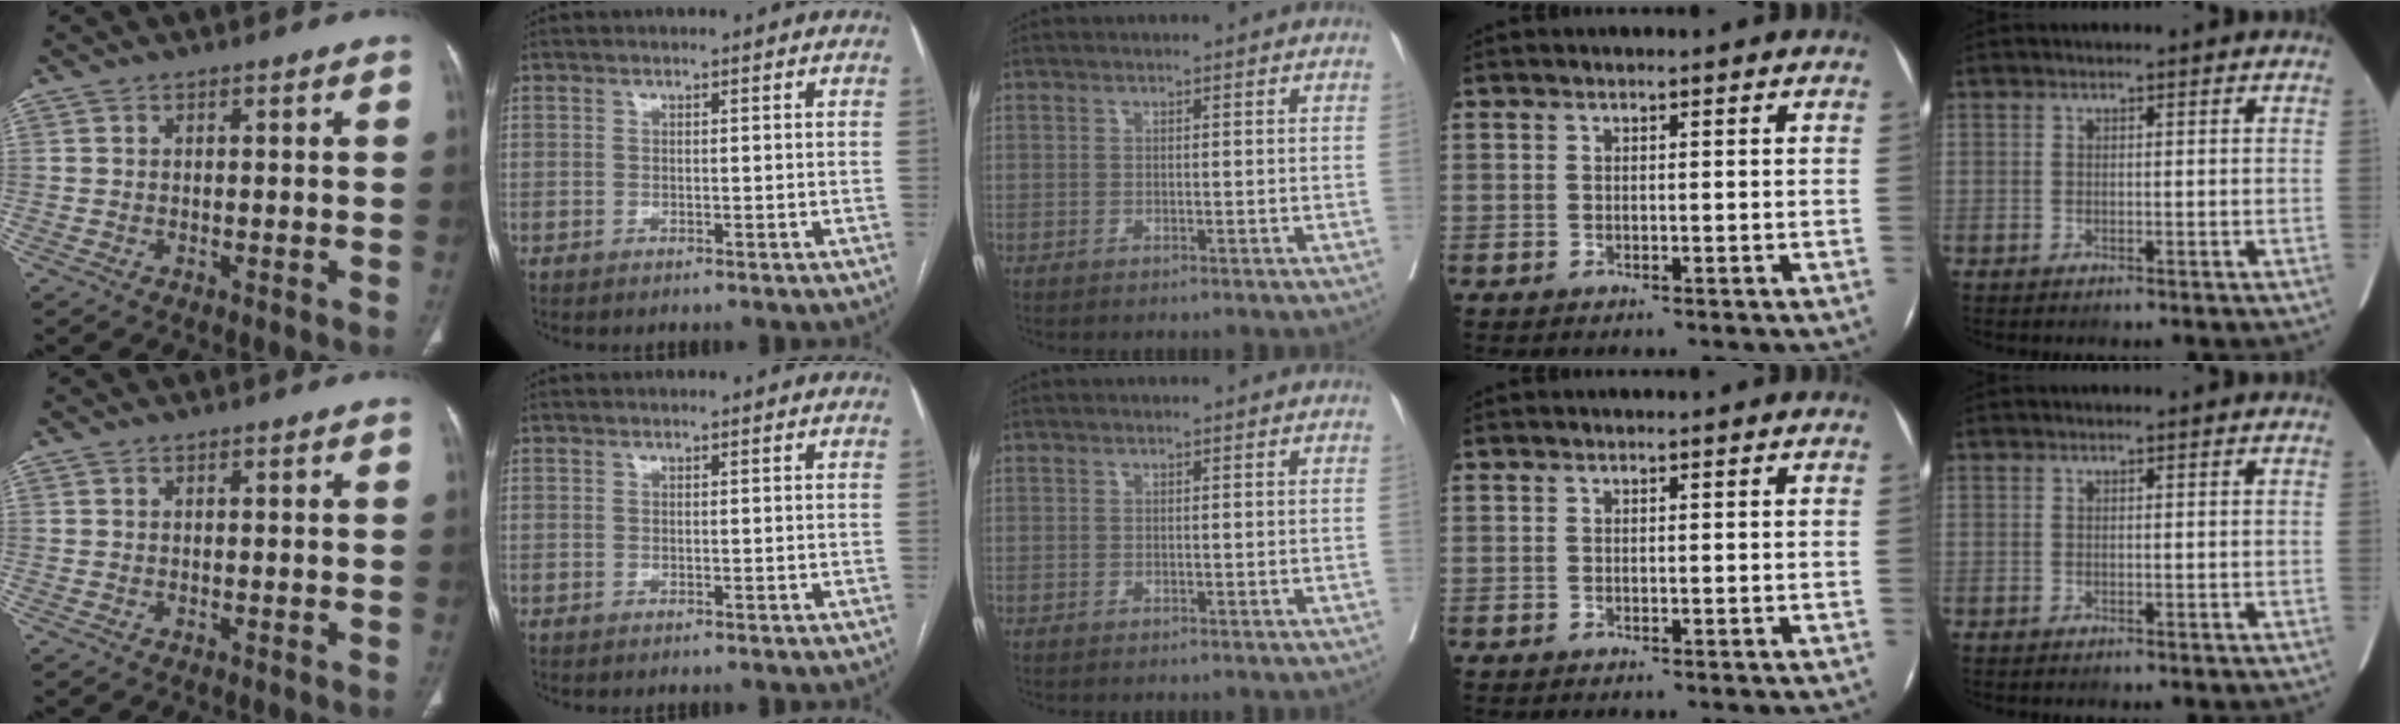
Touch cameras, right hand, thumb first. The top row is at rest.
{}